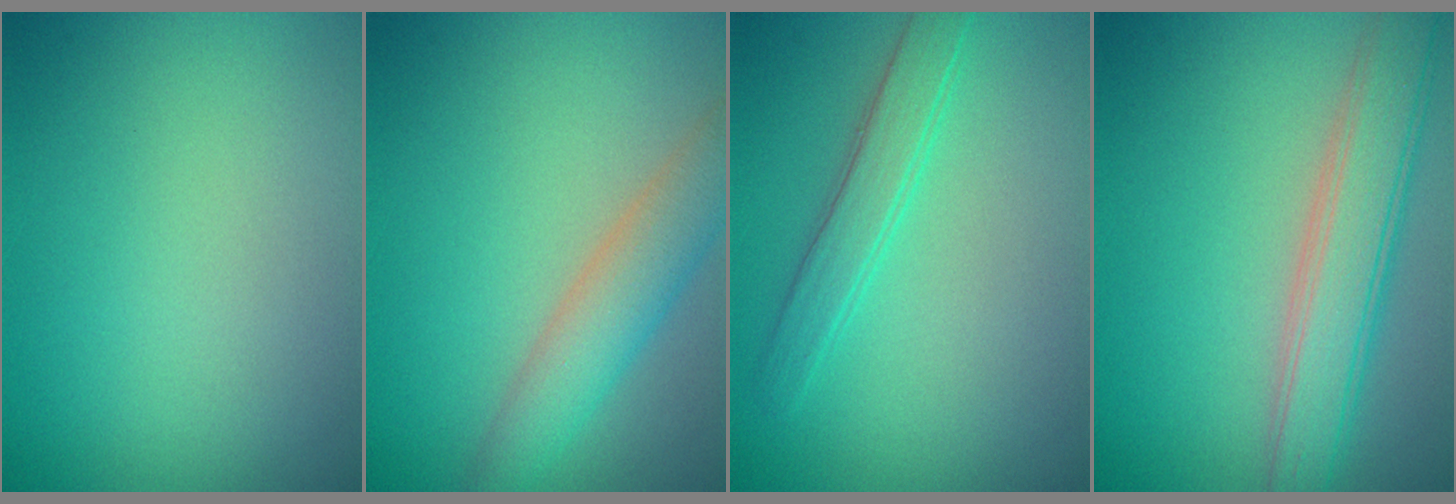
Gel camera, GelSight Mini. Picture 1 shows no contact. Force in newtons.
{"total": 4.1, "press": 4.1, "slide": 0.2}
{"total": 2.4, "press": 2.4, "slide": 0.1}
{"total": 4.9, "press": 4.9, "slide": 0.4}